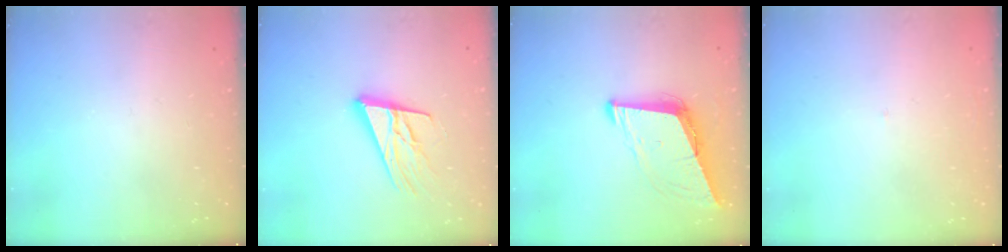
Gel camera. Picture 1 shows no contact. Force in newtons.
{"total": 17.0, "press": 16.5, "slide": 4.2}
{"total": 9.1, "press": 8.2, "slide": 3.8}
{"total": 1.7, "press": 1.6, "slide": 0.1}